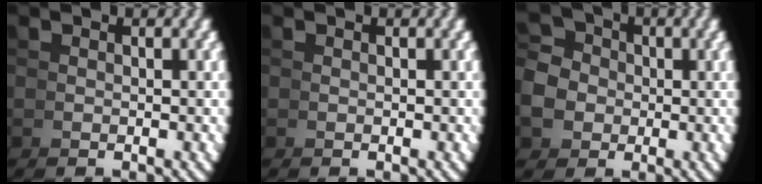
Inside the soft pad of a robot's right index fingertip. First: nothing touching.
{"total": 0.0}
{"total": 7.3, "force": [0.0, 6.6, 3.0], "torque": [-0.067, -0.019, 0.001]}